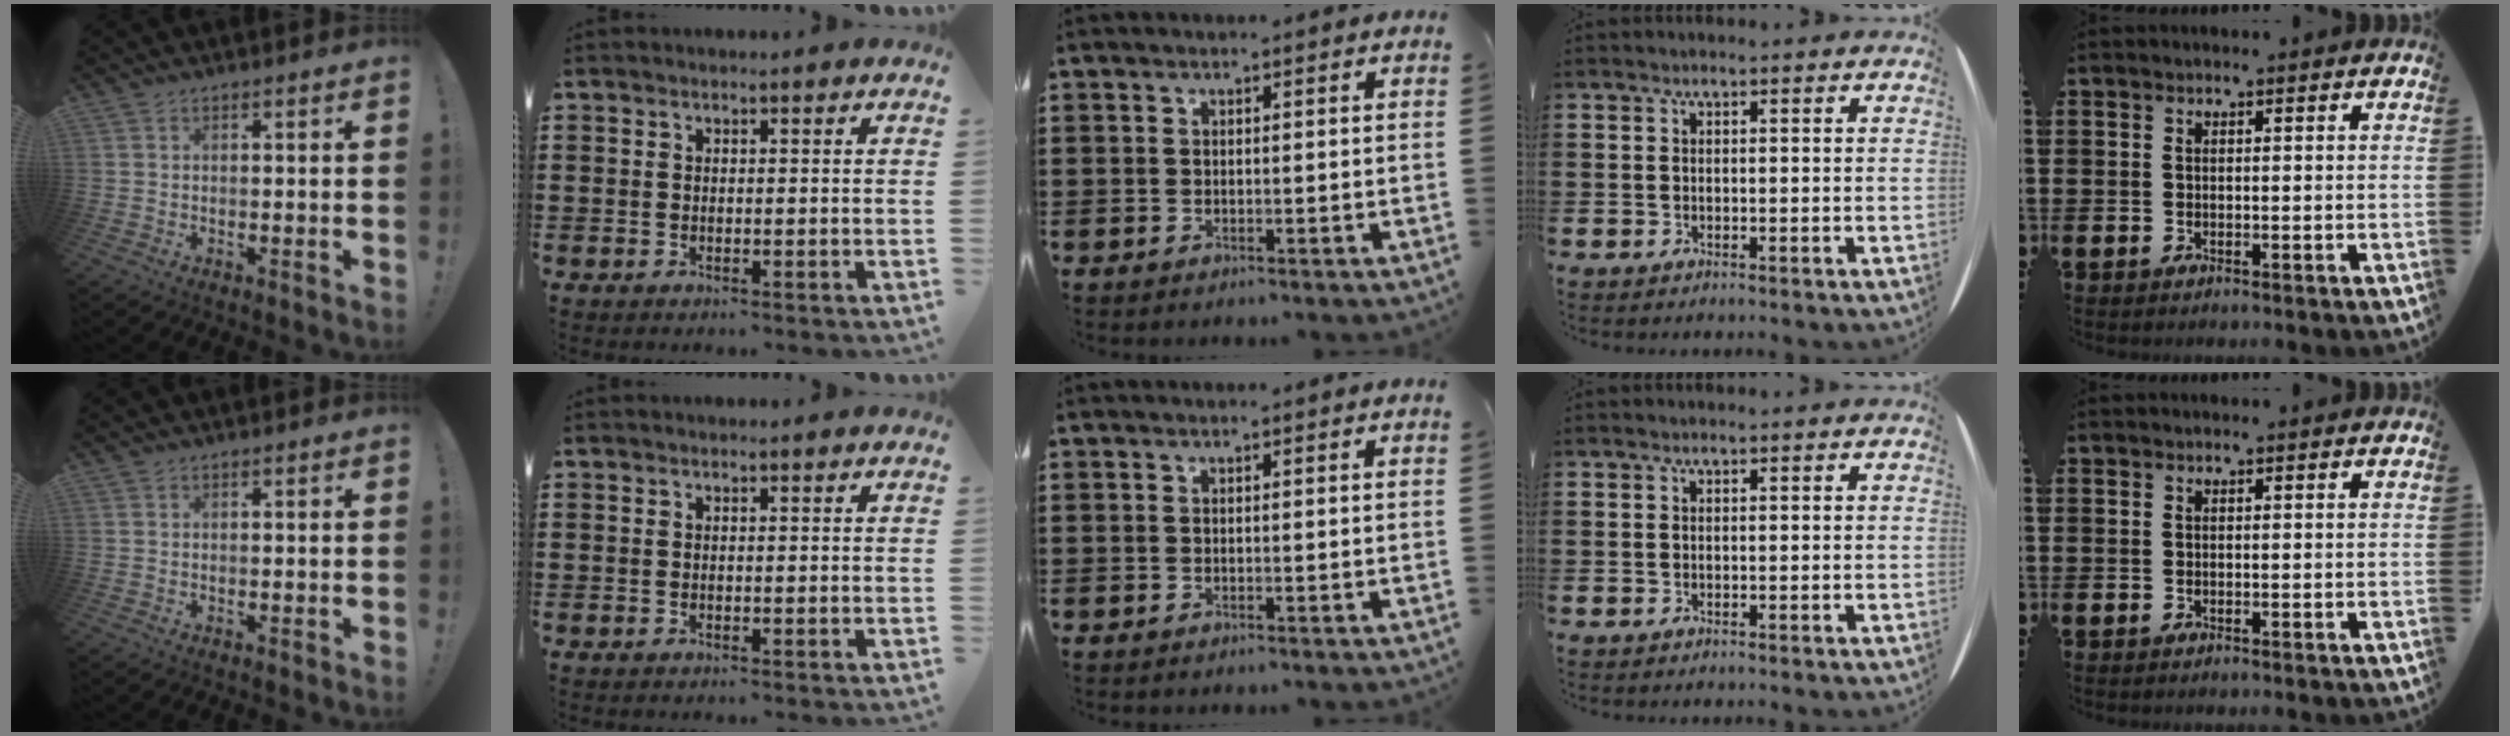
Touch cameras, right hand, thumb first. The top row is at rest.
{}